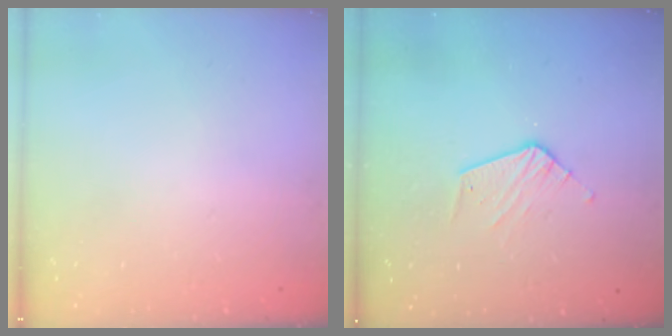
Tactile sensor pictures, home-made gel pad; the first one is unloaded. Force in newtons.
{"total": 6.9, "press": 6.9, "slide": 0.1}